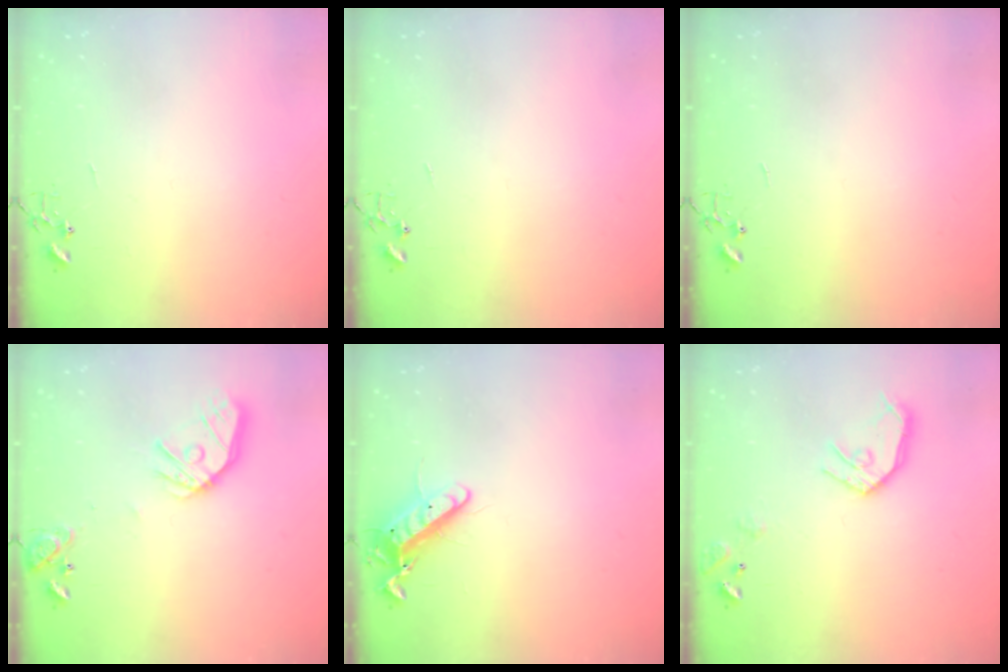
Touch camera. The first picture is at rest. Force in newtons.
{"total": 0.0}
{"total": 0.0}
{"total": 15.4, "press": 15.3, "slide": 2.1}
{"total": 12.1, "press": 12.0, "slide": 1.4}
{"total": 12.7, "press": 12.6, "slide": 1.6}